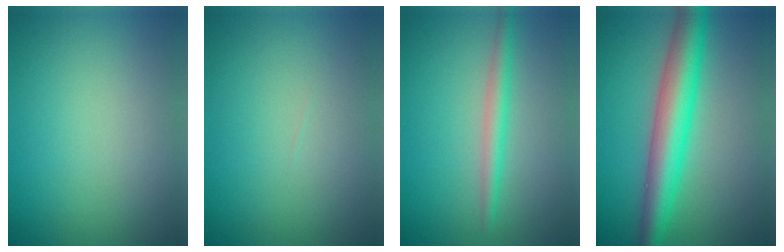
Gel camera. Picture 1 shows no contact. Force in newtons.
{"total": 0.0}
{"total": 2.2, "press": 2.2, "slide": 0.0}
{"total": 6.5, "press": 6.5, "slide": 0.1}